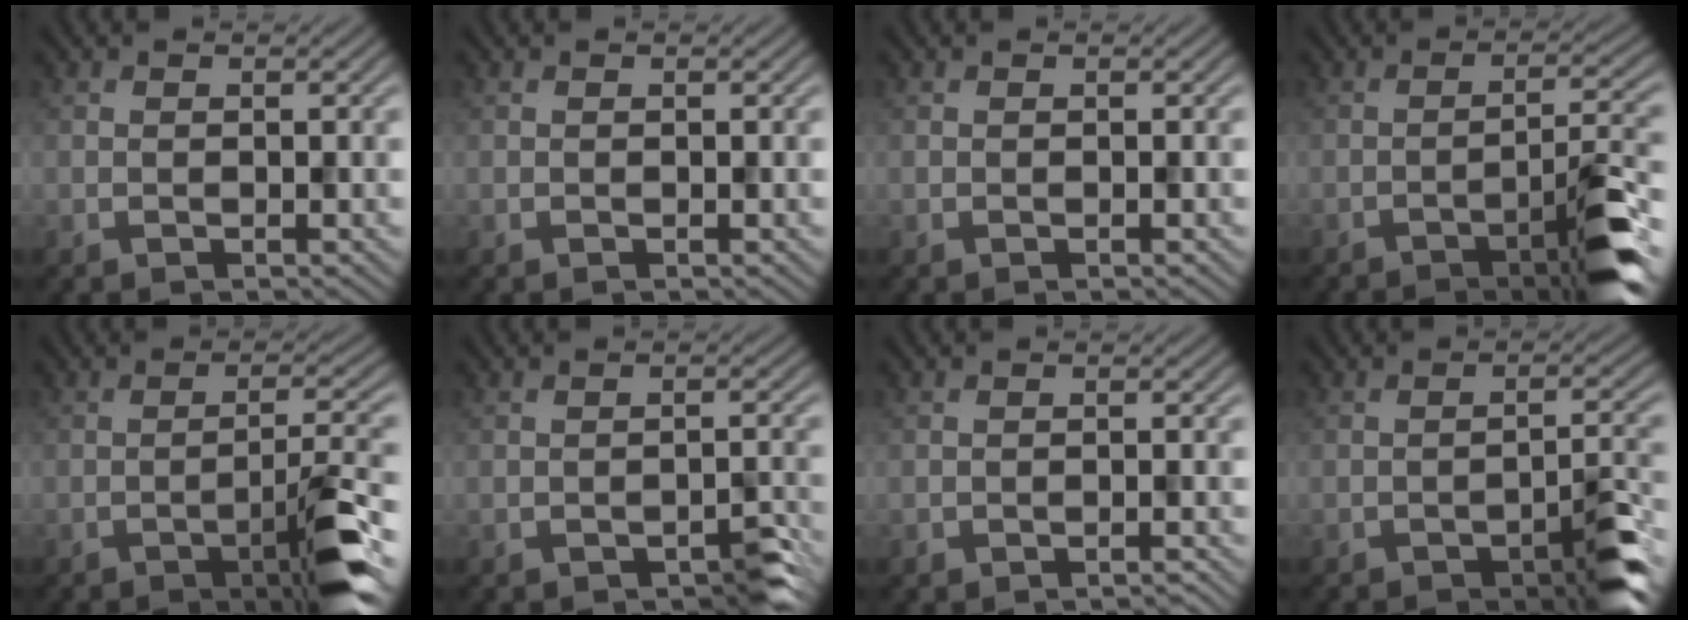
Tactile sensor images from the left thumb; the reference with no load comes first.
{"total": 0.0}
{"total": 0.0}
{"total": 6.8, "force": [-4.2, 1.0, 5.3], "torque": [-0.070, 0.008, -0.072]}
{"total": 6.9, "force": [-3.6, 0.9, 5.8], "torque": [-0.084, 0.007, -0.066]}
{"total": 2.5, "force": [-1.9, 0.6, 1.4], "torque": [-0.017, 0.005, -0.030]}
{"total": 1.2, "force": [-1.2, 0.1, 0.3], "torque": [-0.001, 0.000, -0.021]}
{"total": 5.4, "force": [-3.7, 1.1, 3.8], "torque": [-0.050, 0.008, -0.055]}